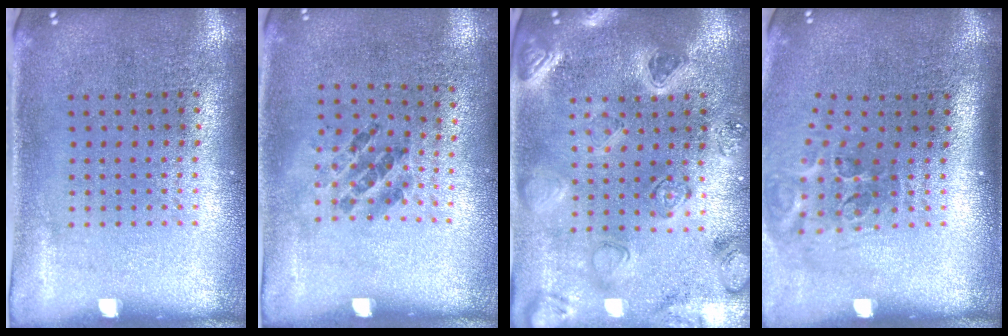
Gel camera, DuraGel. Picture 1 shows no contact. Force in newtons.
{"total": 1.2, "press": 0.7, "slide": 0.9}
{"total": 2.3, "press": 2.2, "slide": 0.4}
{"total": 2.0, "press": 1.2, "slide": 1.6}